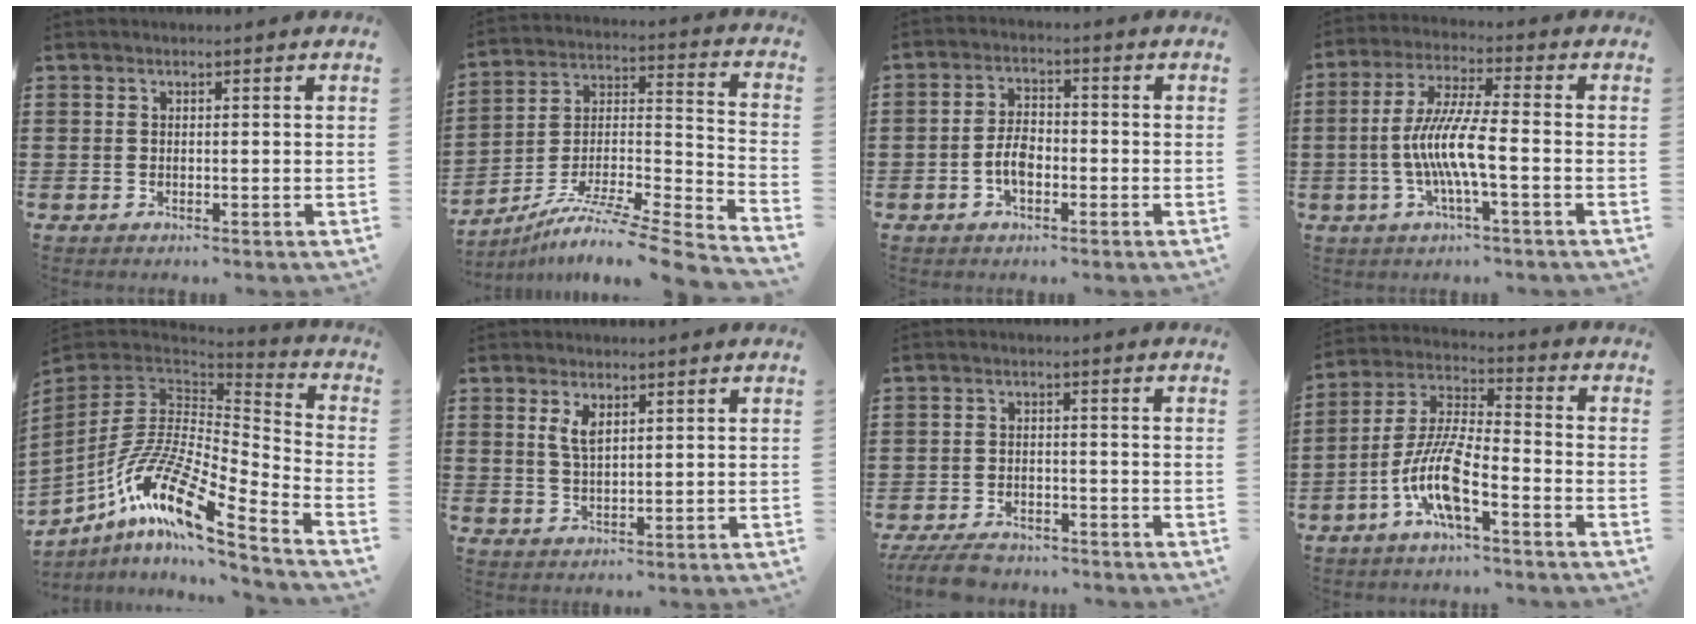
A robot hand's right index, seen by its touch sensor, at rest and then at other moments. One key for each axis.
{"total": 7.8, "fx": -6.2, "fy": 0.5, "fz": 4.6, "tx": -0.081, "ty": -0.008, "tz": -0.127}
{"total": 4.5, "fx": -1.6, "fy": 2.3, "fz": 3.5, "tx": -0.084, "ty": 0.000, "tz": -0.035}
{"total": 8.6, "fx": -2.2, "fy": 0.9, "fz": 8.2, "tx": -0.183, "ty": -0.016, "tz": -0.052}
{"total": 15.3, "fx": -8.9, "fy": 3.8, "fz": 11.9, "tx": -0.259, "ty": -0.004, "tz": -0.181}
{"total": 3.0, "fx": 1.5, "fy": 1.2, "fz": 2.4, "tx": -0.051, "ty": 0.002, "tz": 0.026}
{"total": 4.1, "fx": -3.8, "fy": 1.0, "fz": 1.1, "tx": -0.033, "ty": 0.001, "tz": -0.079}
{"total": 10.1, "fx": -5.2, "fy": 2.3, "fz": 8.4, "tx": -0.201, "ty": -0.014, "tz": -0.105}